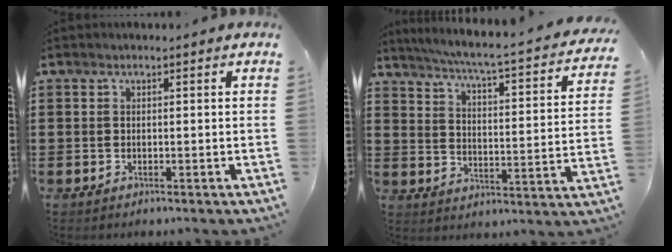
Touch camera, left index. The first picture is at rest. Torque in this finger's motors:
{"motor_torque": [2.14, 0.00, 0.21, 0.02]}